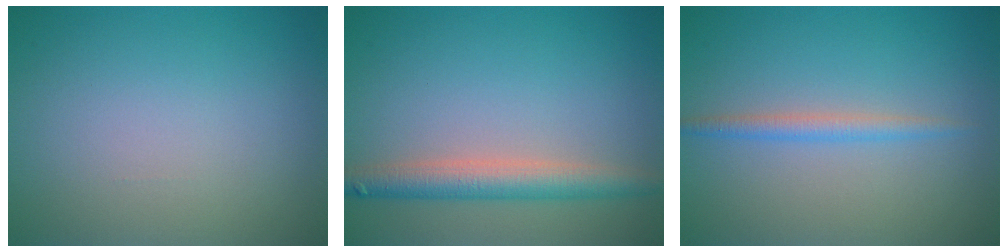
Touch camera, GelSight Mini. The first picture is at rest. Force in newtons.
{"total": 3.8, "press": 3.8, "slide": 0.2}
{"total": 1.7, "press": 1.7, "slide": 0.0}